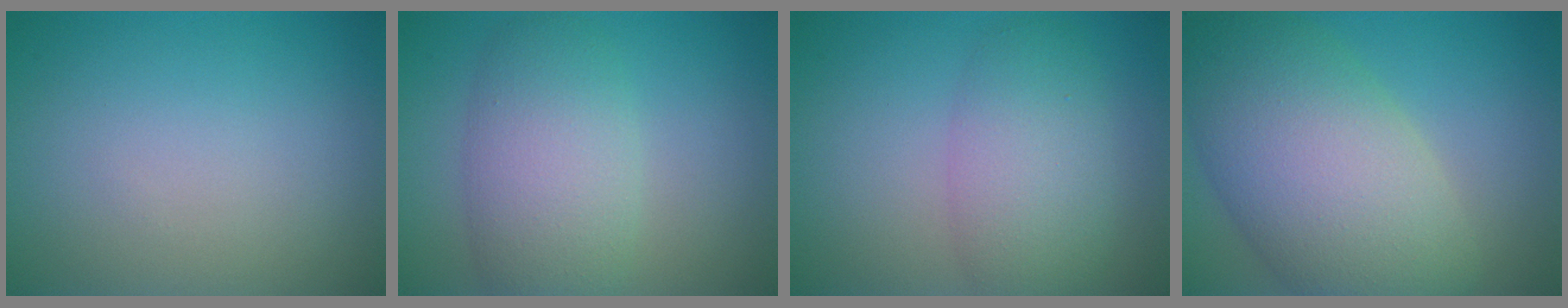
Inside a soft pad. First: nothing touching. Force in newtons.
{"total": 5.8, "press": 5.8, "slide": 0.1}
{"total": 5.0, "press": 5.0, "slide": 0.1}
{"total": 11.5, "press": 11.5, "slide": 0.4}